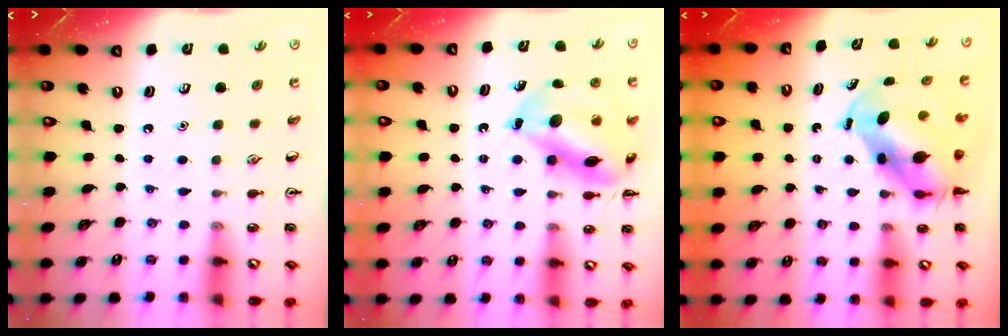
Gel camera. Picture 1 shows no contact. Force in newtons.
{"total": 15.0, "press": 14.9, "slide": 1.3}
{"total": 7.8, "press": 7.6, "slide": 2.1}